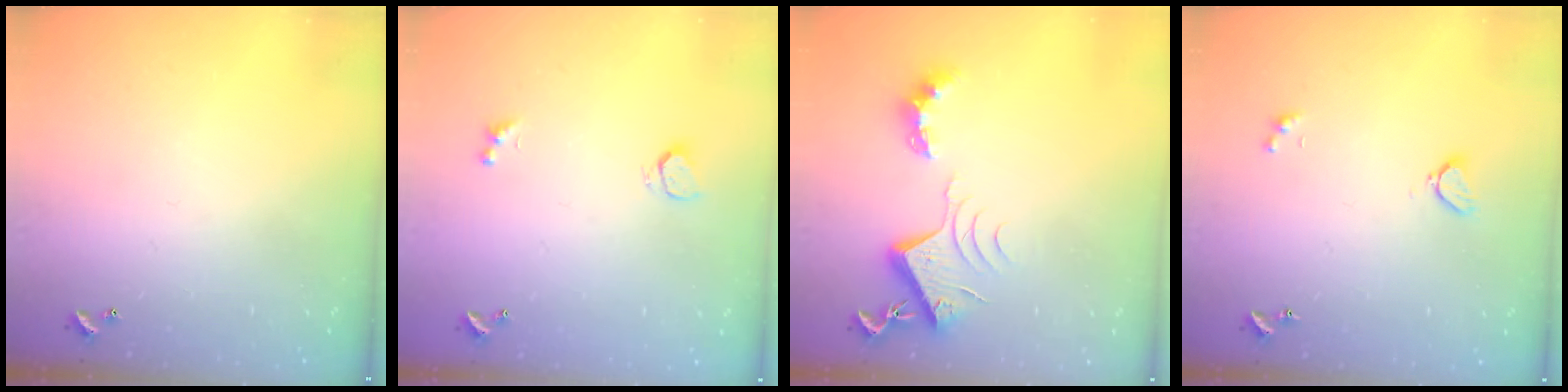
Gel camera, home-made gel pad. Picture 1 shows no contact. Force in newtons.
{"total": 2.6, "press": 2.3, "slide": 1.3}
{"total": 9.3, "press": 9.2, "slide": 1.2}
{"total": 2.1, "press": 2.0, "slide": 0.5}